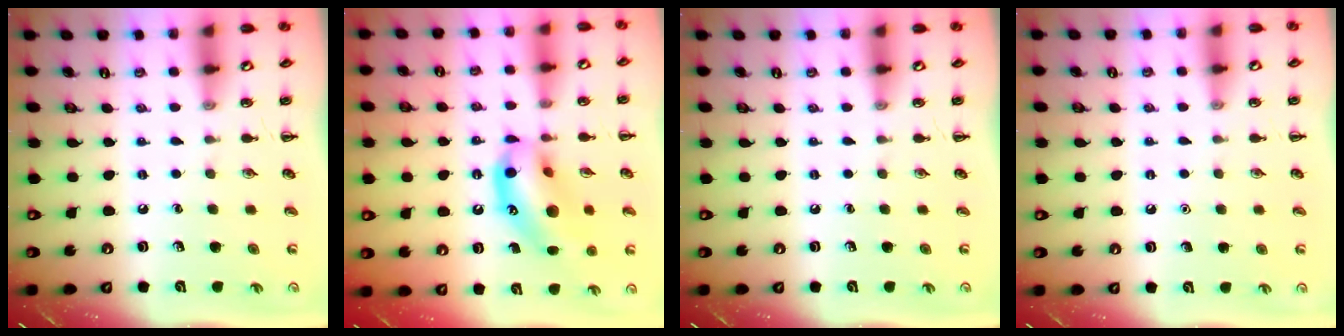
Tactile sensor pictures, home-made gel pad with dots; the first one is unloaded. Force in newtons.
{"total": 15.9, "press": 15.6, "slide": 3.0}
{"total": 0.0}
{"total": 1.5, "press": 1.5, "slide": 0.1}